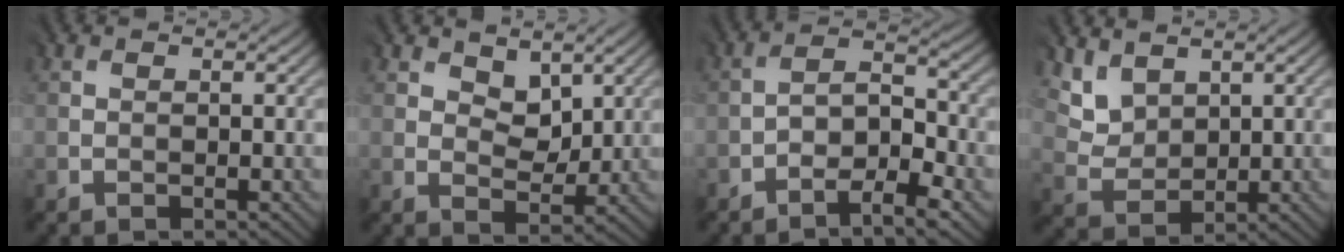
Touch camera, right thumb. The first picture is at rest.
{"total": 4.5, "force": [2.8, 2.8, 2.2], "torque": [-0.039, -0.009, 0.041]}
{"total": 6.9, "force": [-4.4, 2.3, 4.7], "torque": [-0.069, 0.003, -0.080]}
{"total": 4.8, "force": [3.5, 3.0, 1.5], "torque": [-0.057, -0.015, 0.085]}